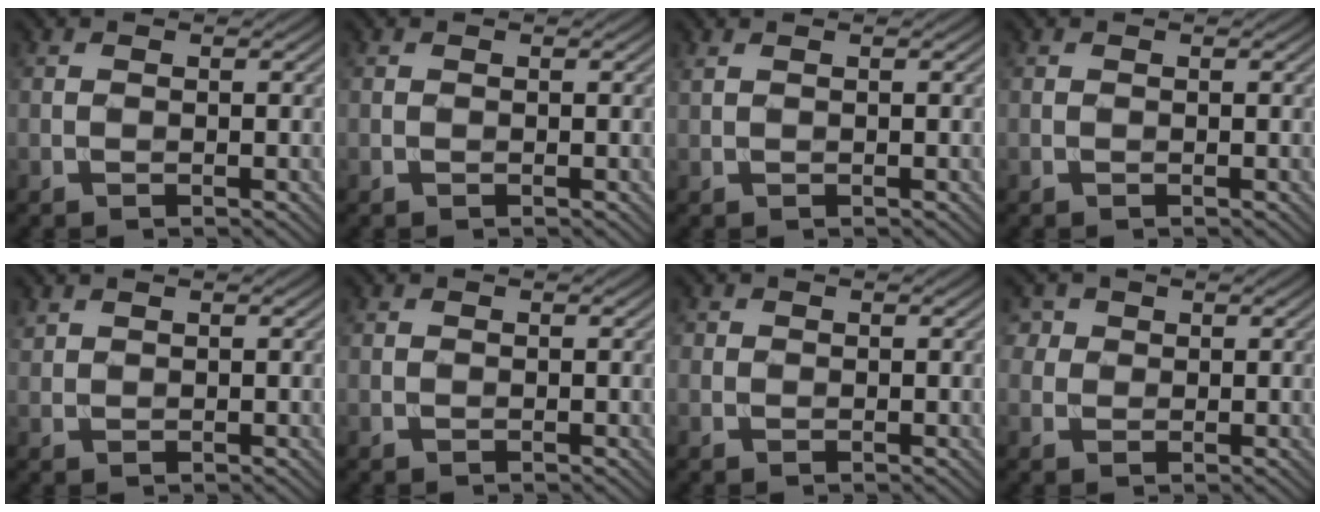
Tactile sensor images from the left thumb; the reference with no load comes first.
{"total": 0.0}
{"total": 0.7, "force": [0.5, 0.0, 0.4], "torque": [-0.013, 0.006, 0.009]}
{"total": 0.0}
{"total": 1.0, "force": [0.9, 0.3, 0.3], "torque": [-0.013, 0.003, 0.025]}
{"total": 0.0}
{"total": 0.7, "force": [0.2, 0.6, 0.2], "torque": [0.000, -0.001, 0.002]}
{"total": 2.9, "force": [1.3, 2.4, 0.9], "torque": [-0.032, -0.001, 0.030]}